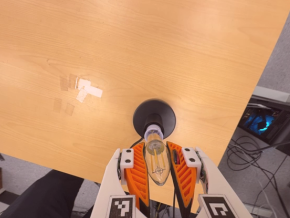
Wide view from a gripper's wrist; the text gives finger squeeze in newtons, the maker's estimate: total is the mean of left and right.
{"total": 21.7, "left": 24.4, "right": 19.1}